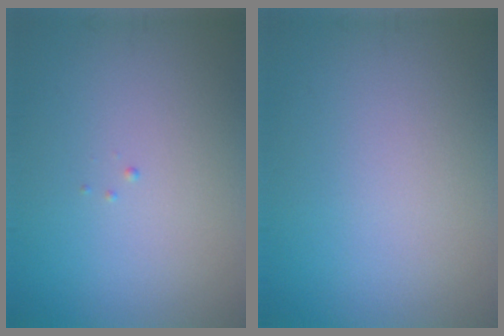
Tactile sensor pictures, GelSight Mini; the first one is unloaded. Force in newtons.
{"total": 0.0}